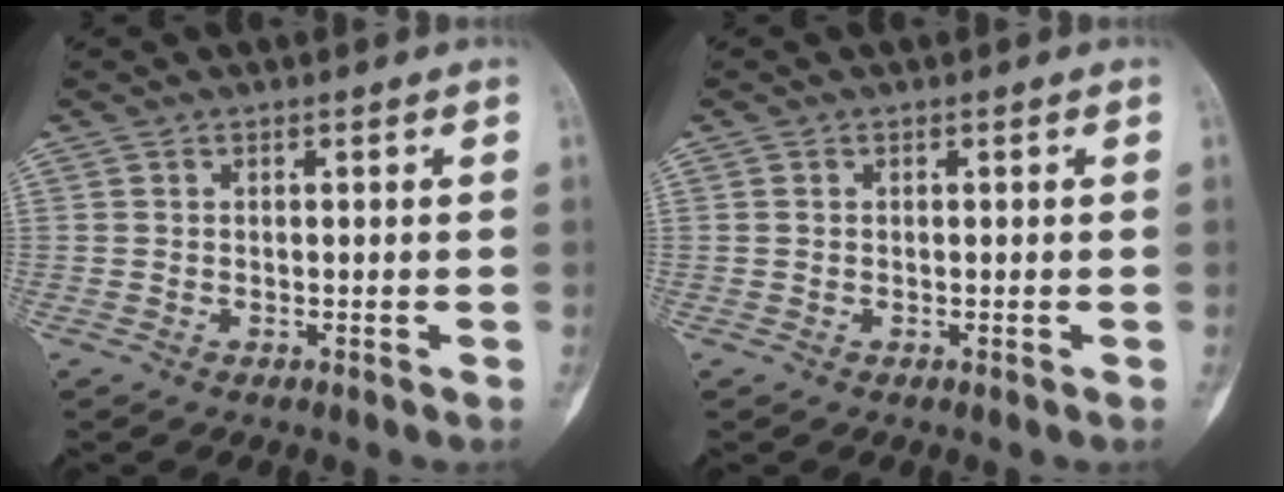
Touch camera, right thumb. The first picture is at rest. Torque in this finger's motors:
{"motor_torque": [-0.22, 0.06, 0.16, 0.05, 0.06]}